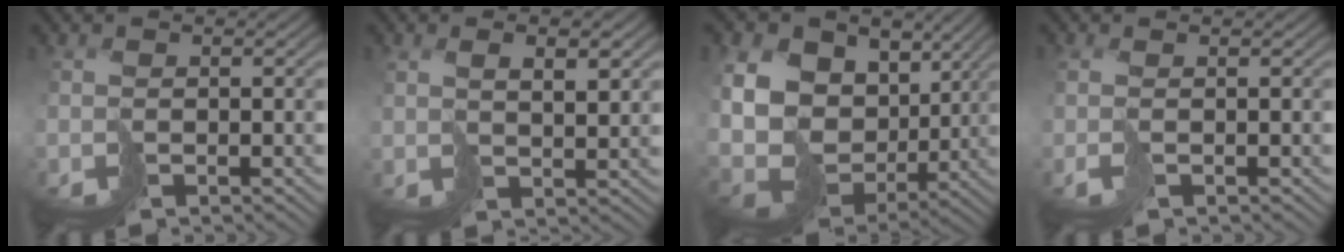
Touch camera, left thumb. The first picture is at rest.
{"total": 3.8, "force": [2.2, 1.0, 2.9], "torque": [-0.049, 0.001, 0.046]}
{"total": 16.3, "force": [4.4, 12.7, 9.2], "torque": [-0.239, 0.010, 0.097]}
{"total": 1.8, "force": [-0.1, 0.4, 1.7], "torque": [-0.034, 0.001, -0.008]}